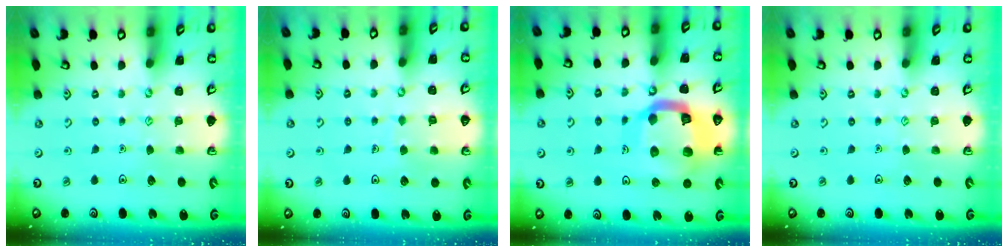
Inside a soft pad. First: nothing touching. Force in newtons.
{"total": 2.9, "press": 2.9, "slide": 0.2}
{"total": 17.9, "press": 17.8, "slide": 1.9}
{"total": 0.0}